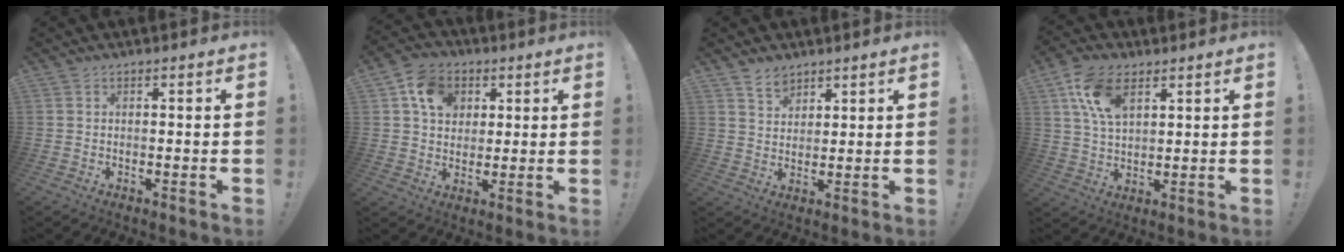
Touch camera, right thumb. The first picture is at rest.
{"total": 11.3, "force": [4.2, 9.1, 5.1], "torque": [-0.079, -0.007, 0.084]}
{"total": 5.1, "force": [4.1, 2.8, 0.9], "torque": [-0.010, -0.026, 0.076]}
{"total": 12.1, "force": [5.9, 7.0, 8.0], "torque": [-0.151, -0.008, 0.112]}